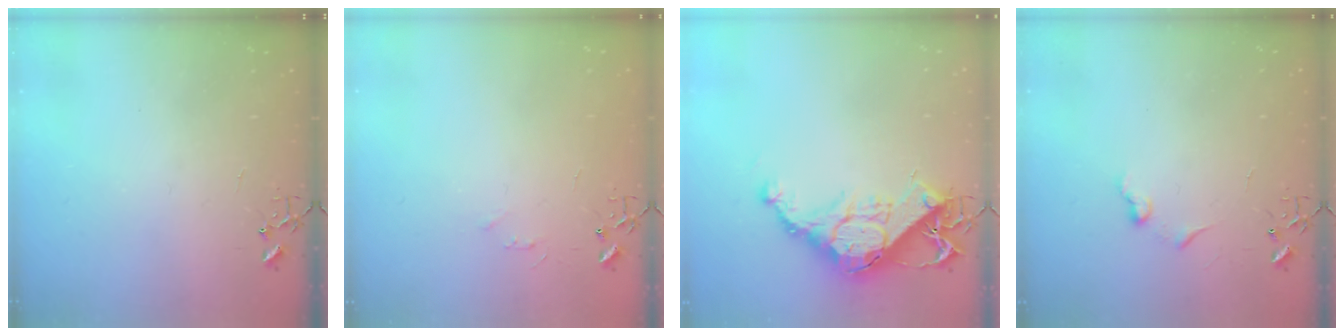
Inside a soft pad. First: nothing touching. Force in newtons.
{"total": 3.5, "press": 3.4, "slide": 0.4}
{"total": 15.7, "press": 15.7, "slide": 1.1}
{"total": 6.3, "press": 6.3, "slide": 0.5}